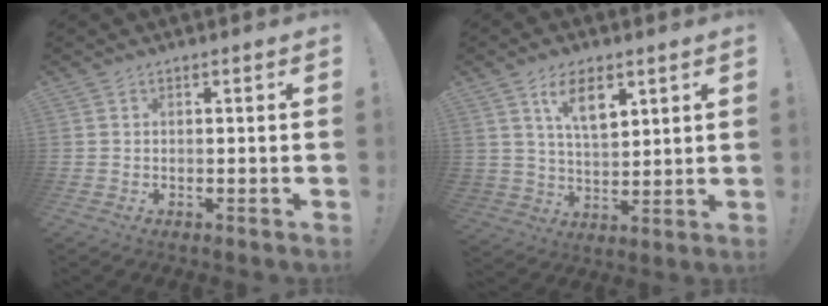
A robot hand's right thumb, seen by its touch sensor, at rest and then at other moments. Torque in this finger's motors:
{"motor_torque": [-0.43, 1.19, 0.98, 0.13, 0.07]}